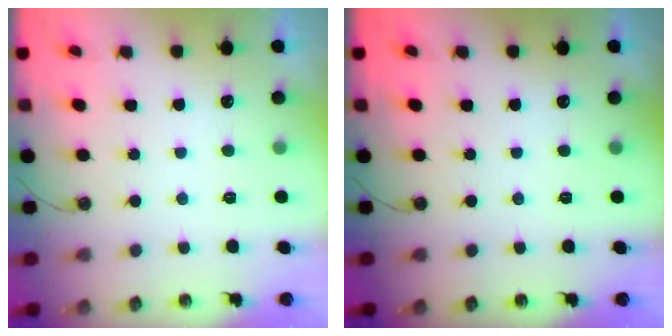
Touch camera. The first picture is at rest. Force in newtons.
{"total": 0.0}